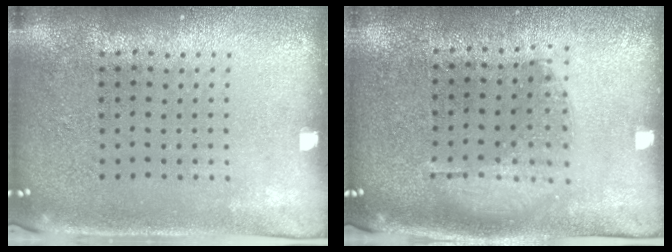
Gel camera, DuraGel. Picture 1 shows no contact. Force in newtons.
{"total": 1.1, "press": 0.9, "slide": 0.5}